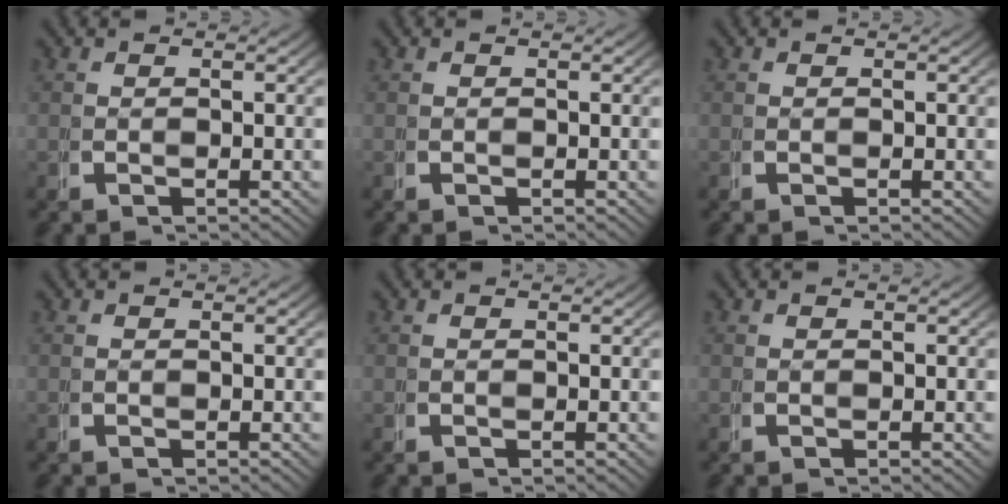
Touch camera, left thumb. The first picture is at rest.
{"total": 0.0}
{"total": 0.0}
{"total": 0.0}
{"total": 0.0}
{"total": 0.0}